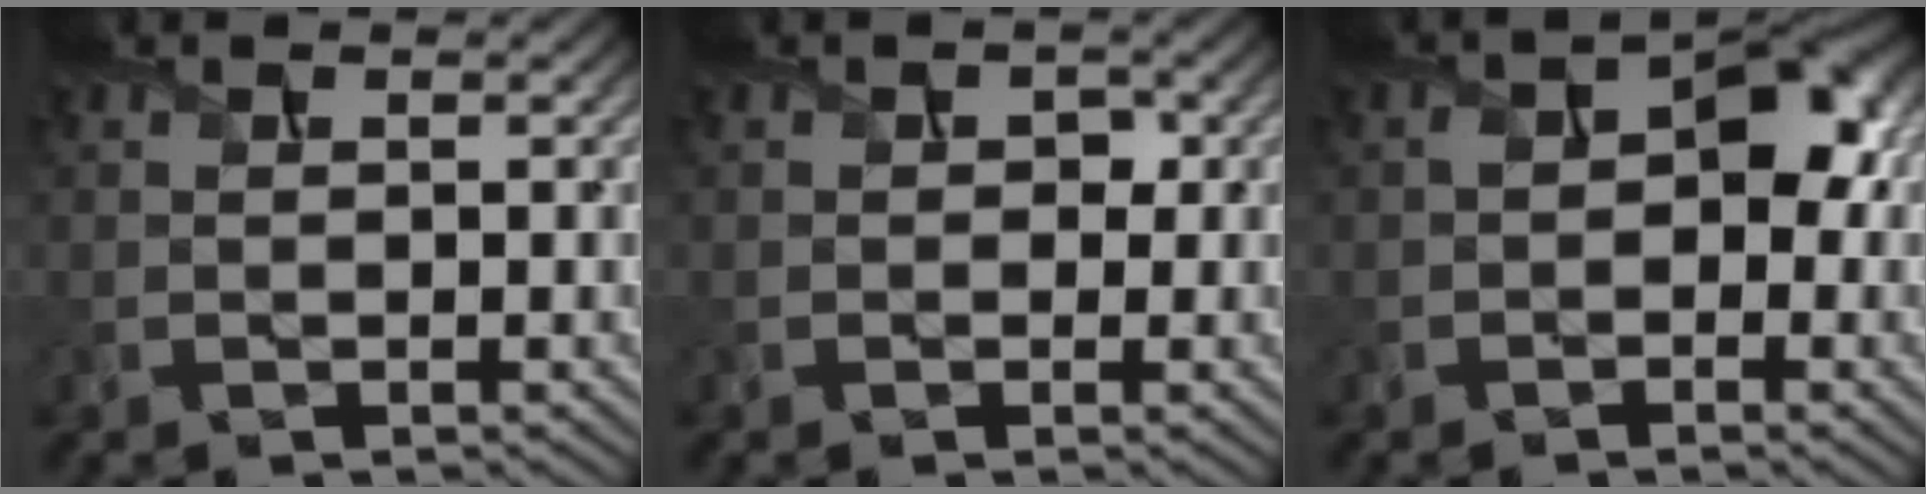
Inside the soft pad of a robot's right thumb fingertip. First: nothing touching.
{"total": 1.3, "force": [0.1, 1.1, 0.5], "torque": [-0.006, -0.004, -0.005]}
{"total": 5.7, "force": [-0.1, 3.6, 4.5], "torque": [-0.061, 0.009, -0.008]}